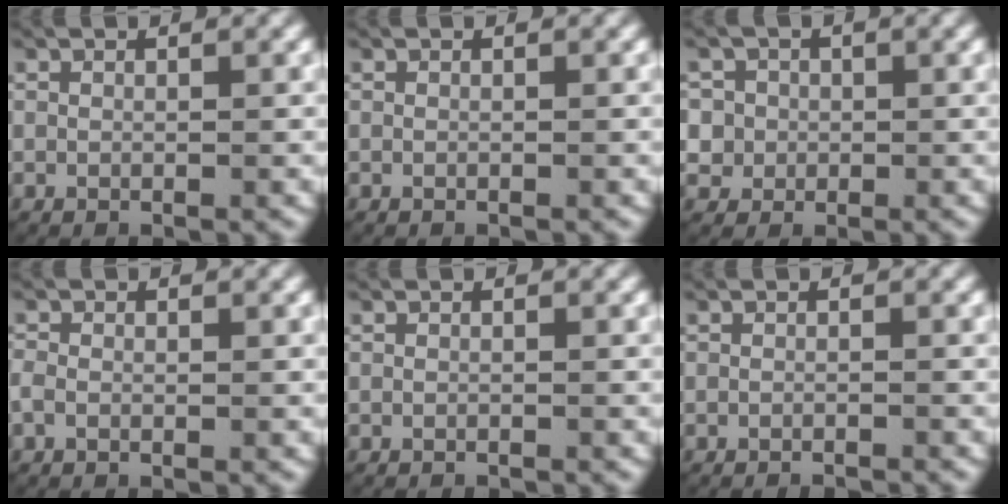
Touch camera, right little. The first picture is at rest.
{"total": 0.0}
{"total": 7.4, "force": [-1.3, 7.0, 2.0], "torque": [-0.069, -0.025, -0.025]}
{"total": 1.1, "force": [-0.3, 0.8, 0.7], "torque": [-0.019, 0.003, -0.009]}
{"total": 0.6, "force": [-0.5, -0.1, -0.1], "torque": [-0.002, -0.003, -0.008]}
{"total": 1.8, "force": [-1.8, 0.2, 0.2], "torque": [-0.004, -0.006, -0.026]}